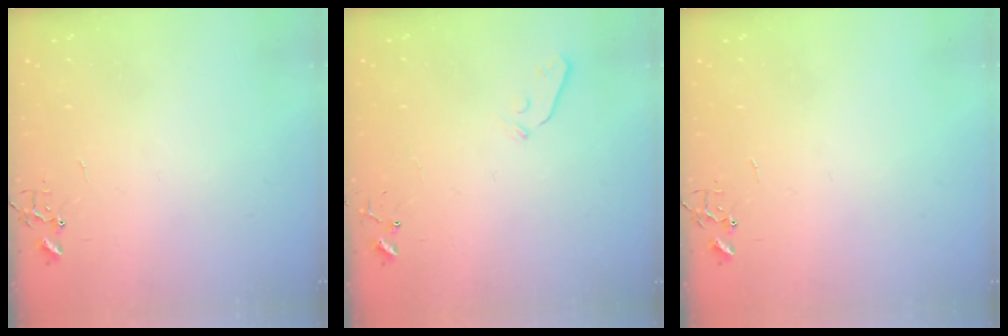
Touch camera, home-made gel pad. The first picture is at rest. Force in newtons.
{"total": 3.6, "press": 3.6, "slide": 0.6}
{"total": 0.0}